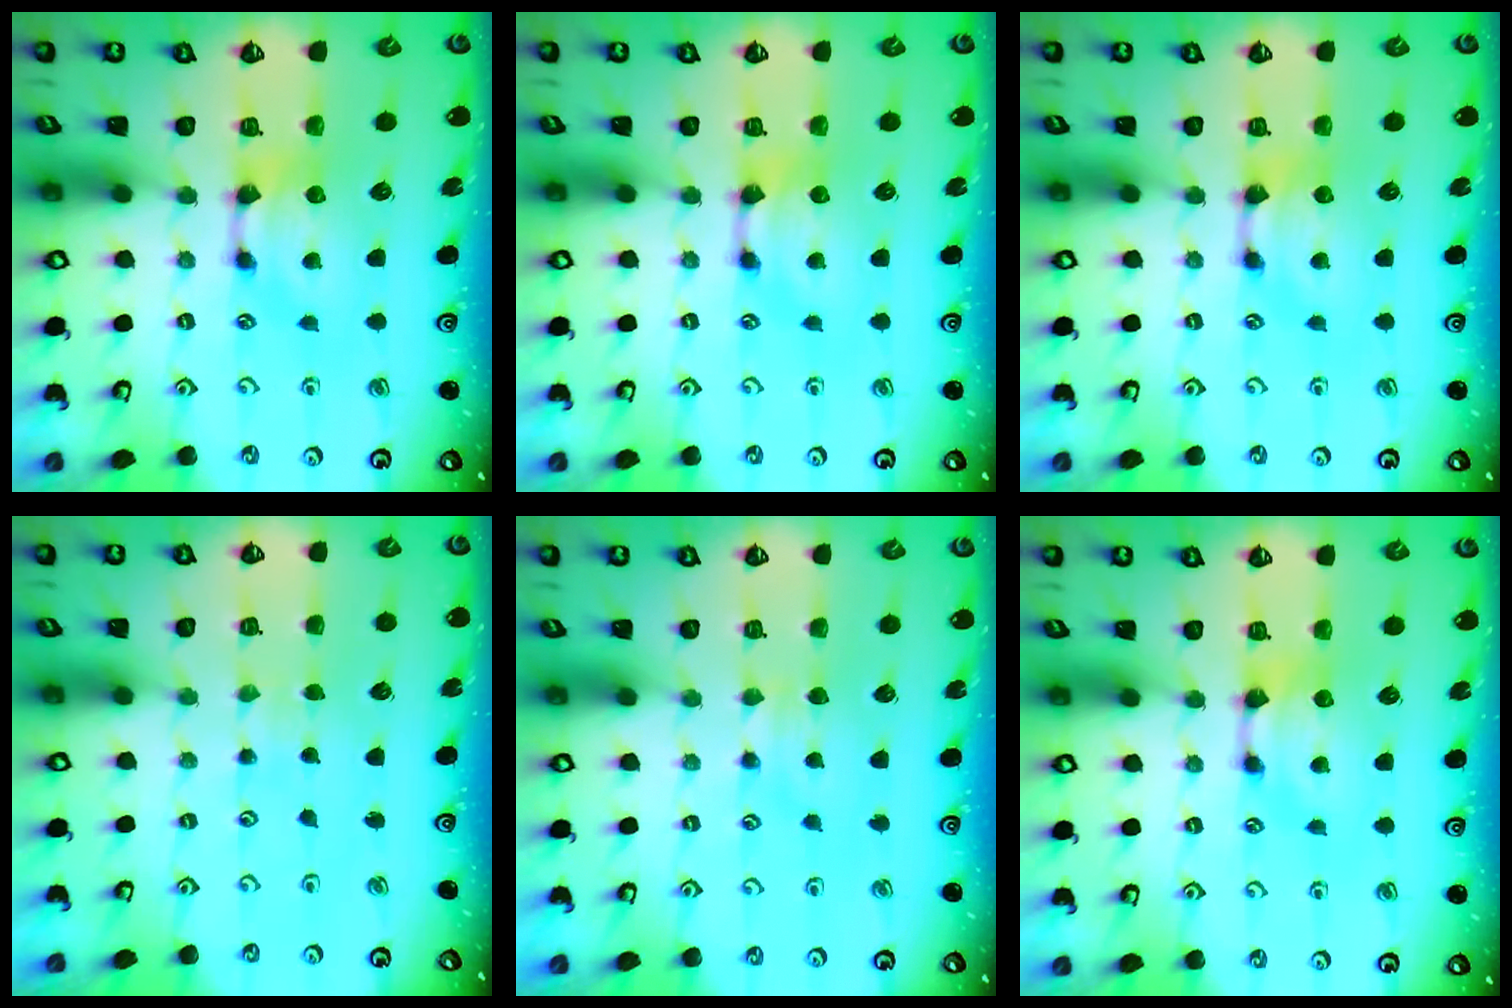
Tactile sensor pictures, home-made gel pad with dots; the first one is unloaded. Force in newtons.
{"total": 0.0}
{"total": 0.0}
{"total": 4.7, "press": 4.7, "slide": 0.2}
{"total": 2.1, "press": 2.0, "slide": 0.4}
{"total": 0.0}